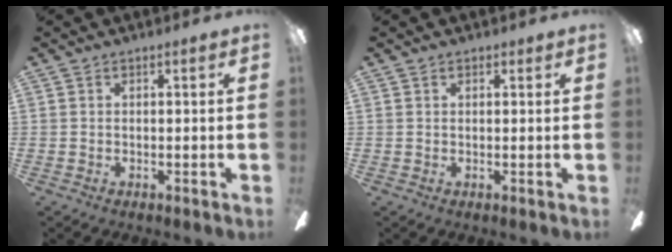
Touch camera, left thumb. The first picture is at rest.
{"total": 0.8, "force": [0.6, 0.4, 0.2], "torque": [-0.005, 0.002, 0.011]}